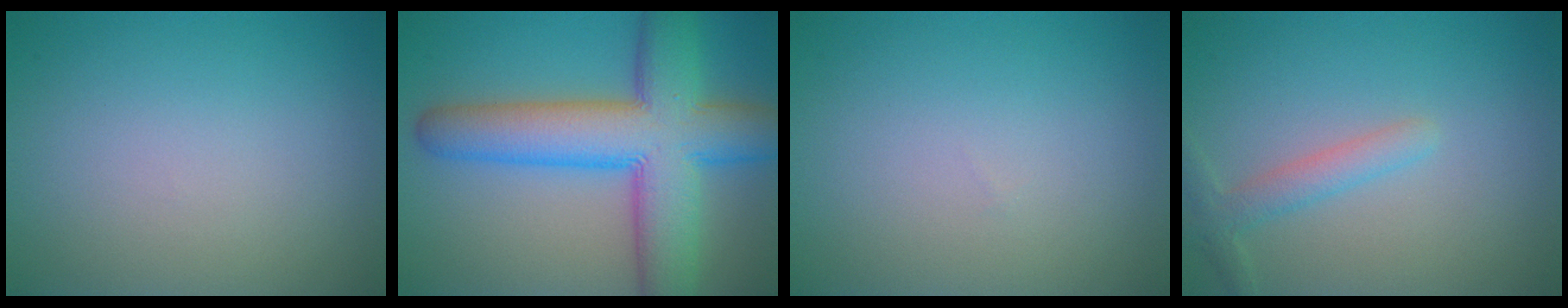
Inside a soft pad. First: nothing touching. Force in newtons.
{"total": 11.3, "press": 11.3, "slide": 0.3}
{"total": 0.0}
{"total": 2.1, "press": 2.1, "slide": 0.1}